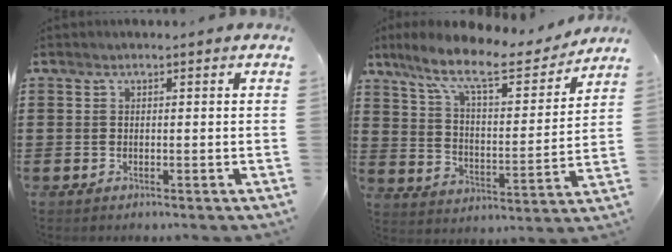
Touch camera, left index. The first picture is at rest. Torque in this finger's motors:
{"motor_torque": [1.49, -0.65, 0.82, 0.21]}